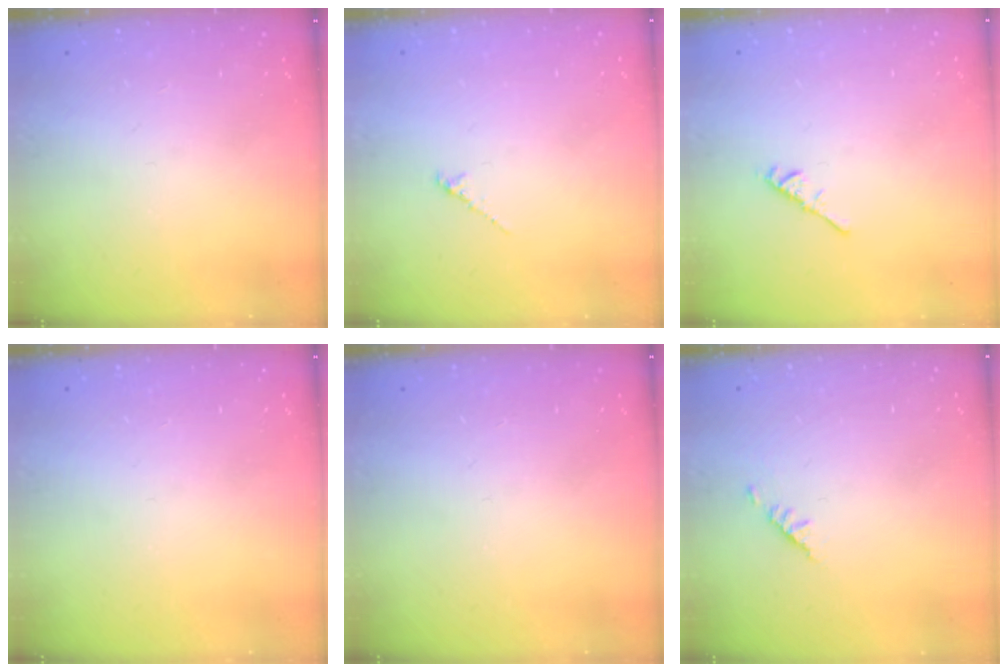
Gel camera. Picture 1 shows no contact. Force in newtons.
{"total": 1.2, "press": 1.1, "slide": 0.4}
{"total": 3.1, "press": 3.0, "slide": 0.7}
{"total": 0.0}
{"total": 0.0}
{"total": 1.9, "press": 1.8, "slide": 0.5}